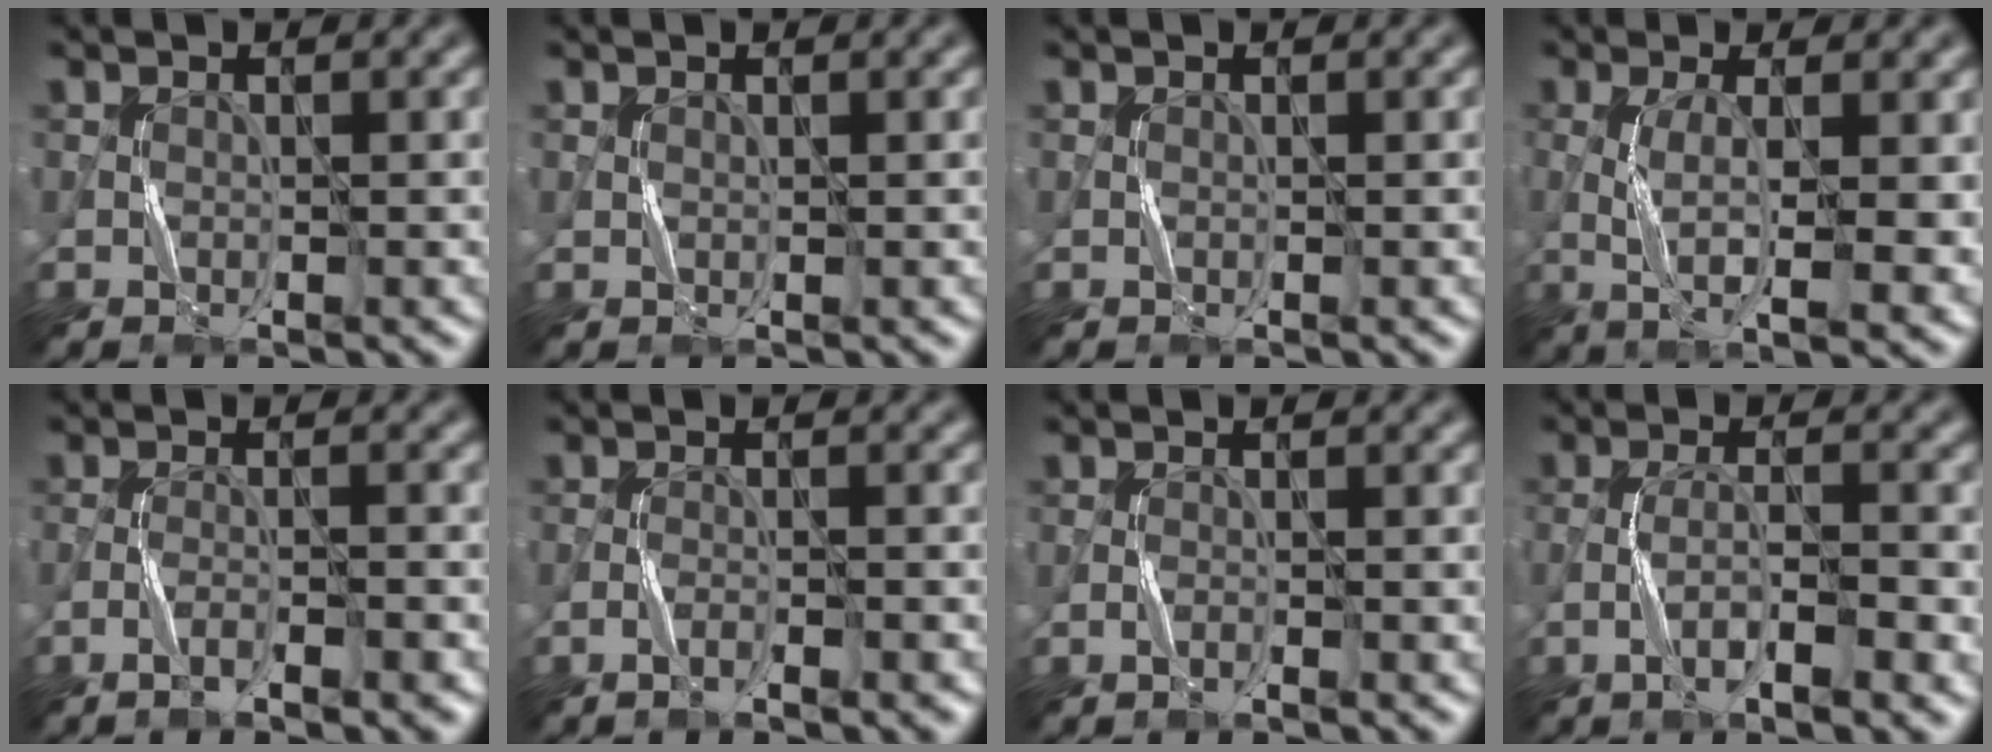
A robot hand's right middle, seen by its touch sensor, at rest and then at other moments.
{"total": 0.0}
{"total": 0.0}
{"total": 5.9, "force": [-0.4, 1.5, 5.7], "torque": [-0.108, -0.005, -0.001]}
{"total": 3.8, "force": [-2.3, 0.7, 2.9], "torque": [-0.054, 0.006, -0.046]}
{"total": 2.6, "force": [-1.7, 0.5, 1.9], "torque": [-0.037, 0.007, -0.034]}
{"total": 1.1, "force": [-0.8, 0.2, 0.8], "torque": [-0.016, 0.003, -0.015]}
{"total": 4.8, "force": [-2.0, 1.0, 4.2], "torque": [-0.077, 0.006, -0.036]}